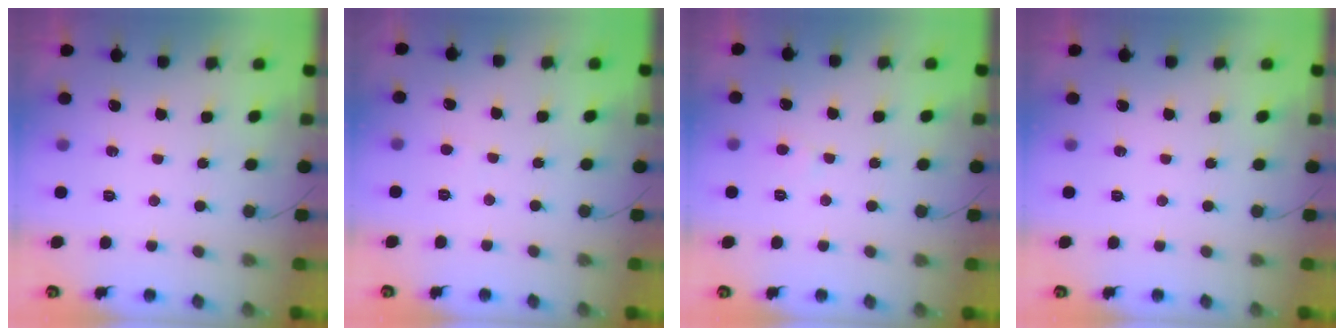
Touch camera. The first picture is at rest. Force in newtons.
{"total": 1.9, "press": 1.9, "slide": 0.2}
{"total": 2.0, "press": 2.0, "slide": 0.2}
{"total": 0.0}